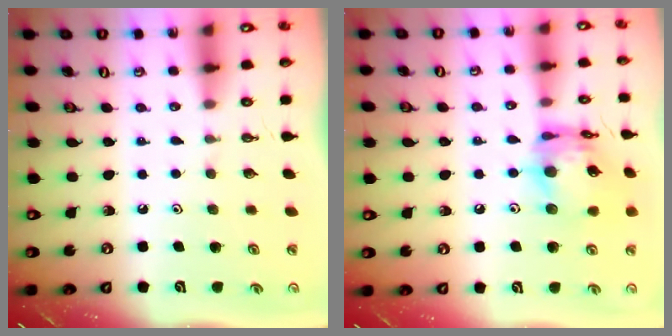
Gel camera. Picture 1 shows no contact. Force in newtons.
{"total": 15.0, "press": 15.0, "slide": 1.4}